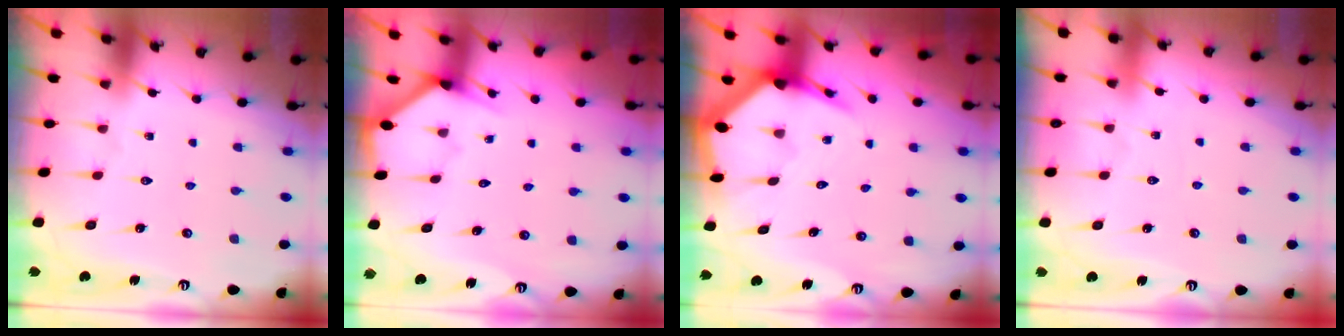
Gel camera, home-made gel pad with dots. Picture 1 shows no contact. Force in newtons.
{"total": 1.9, "press": 1.9, "slide": 0.1}
{"total": 5.2, "press": 5.1, "slide": 0.8}
{"total": 2.1, "press": 2.1, "slide": 0.2}